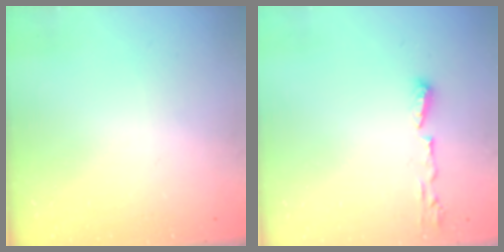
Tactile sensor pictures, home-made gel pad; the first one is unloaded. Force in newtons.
{"total": 6.0, "press": 5.8, "slide": 1.2}